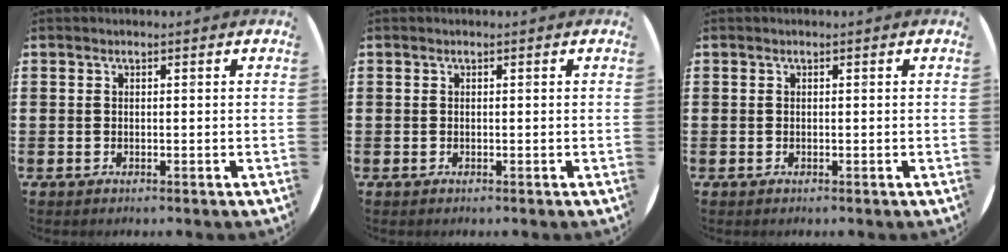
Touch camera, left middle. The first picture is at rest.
{"total": 0.0}
{"total": 0.0}